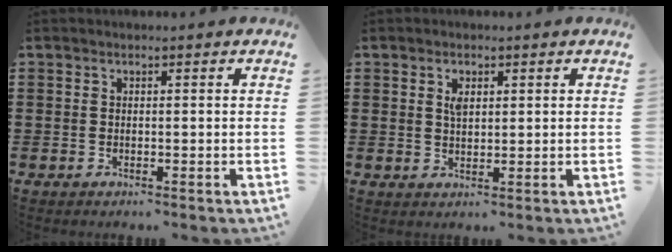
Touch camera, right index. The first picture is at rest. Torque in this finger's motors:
{"motor_torque": [0.05, -0.04, 0.10, 0.02]}